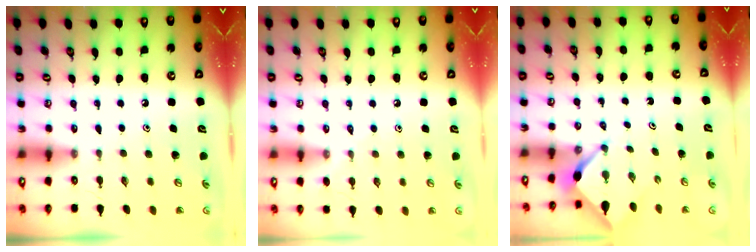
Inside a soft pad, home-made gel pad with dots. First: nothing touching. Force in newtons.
{"total": 3.5, "press": 3.5, "slide": 0.6}
{"total": 2.5, "press": 2.5, "slide": 0.3}